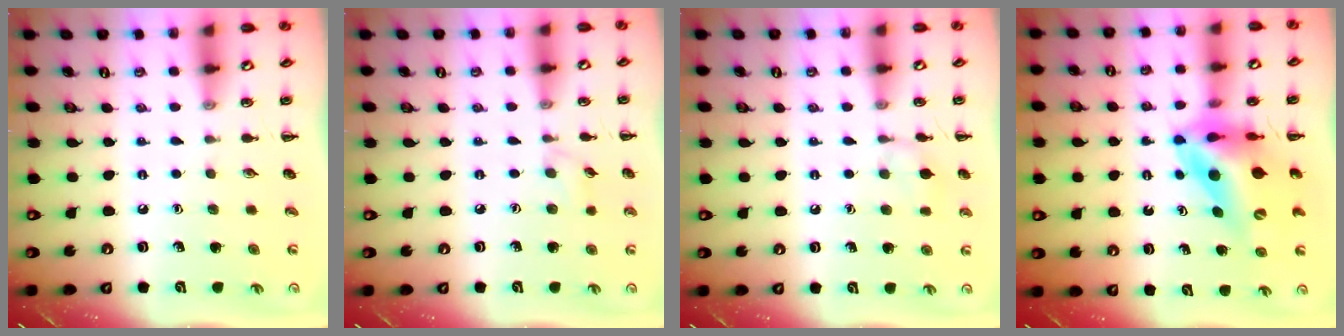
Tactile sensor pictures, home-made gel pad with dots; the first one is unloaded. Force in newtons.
{"total": 3.9, "press": 3.6, "slide": 1.5}
{"total": 6.6, "press": 6.4, "slide": 1.9}
{"total": 12.2, "press": 11.6, "slide": 3.6}